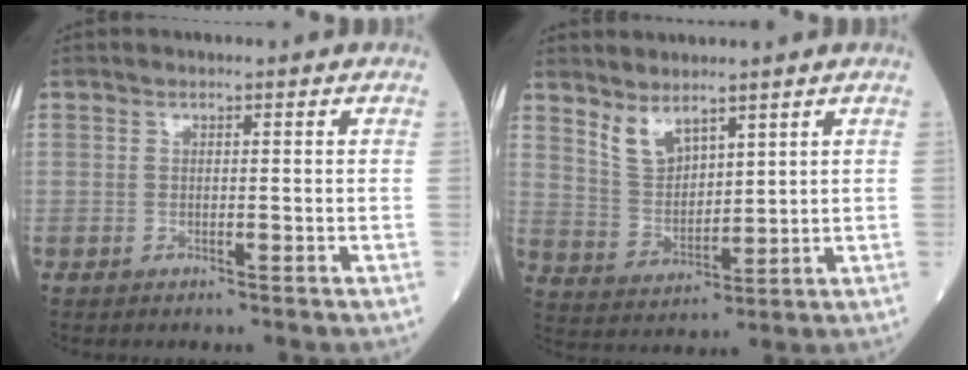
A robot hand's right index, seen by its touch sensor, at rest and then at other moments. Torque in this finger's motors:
{"motor_torque": [0.45, 0.58, 0.16, 0.04]}